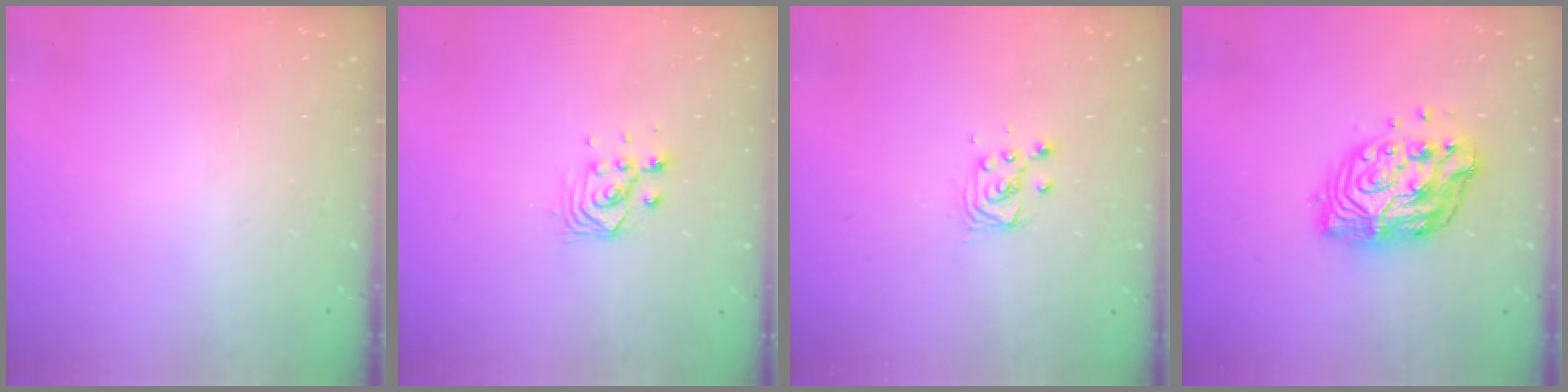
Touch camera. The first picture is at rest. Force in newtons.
{"total": 2.9, "press": 2.8, "slide": 0.8}
{"total": 4.6, "press": 4.6, "slide": 0.5}
{"total": 12.5, "press": 12.5, "slide": 1.1}